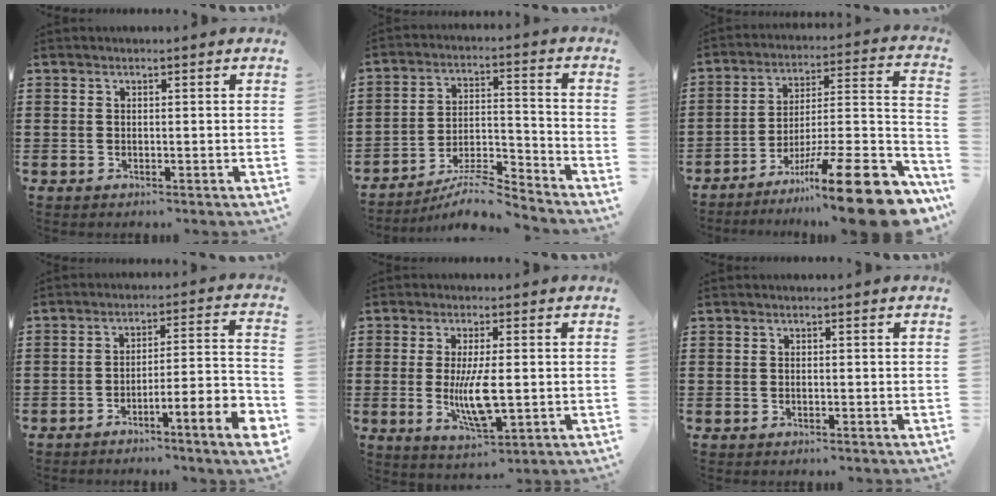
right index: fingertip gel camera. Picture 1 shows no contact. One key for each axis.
{"total": 8.1, "fx": -7.4, "fy": 0.8, "fz": 3.1, "tx": -0.047, "ty": 0.018, "tz": -0.141}
{"total": 16.1, "fx": -10.7, "fy": 1.8, "fz": 11.9, "tx": -0.152, "ty": 0.032, "tz": -0.181}
{"total": 6.7, "fx": -4.8, "fy": -0.1, "fz": 4.7, "tx": -0.074, "ty": -0.011, "tz": -0.093}
{"total": 7.7, "fx": -0.7, "fy": 2.3, "fz": 7.3, "tx": -0.155, "ty": -0.012, "tz": -0.017}
{"total": 0.0}